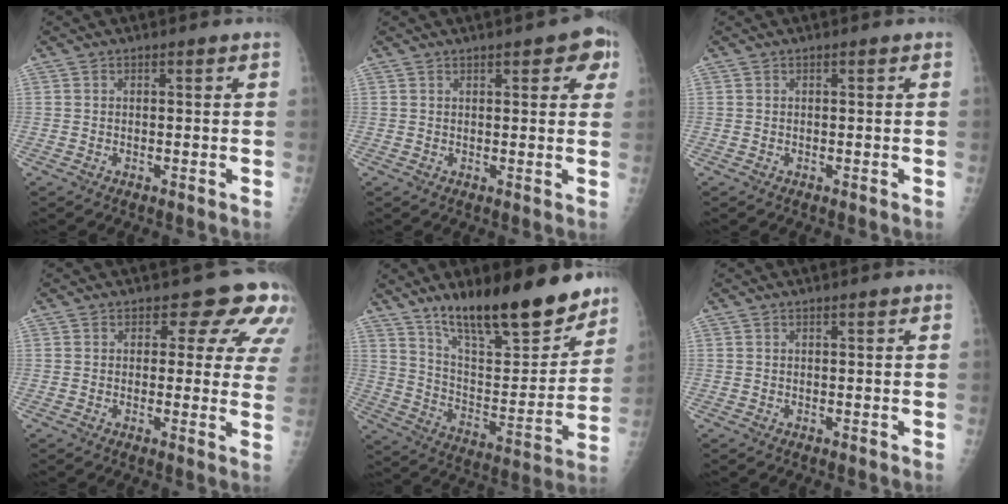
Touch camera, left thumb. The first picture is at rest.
{"total": 6.0, "force": [2.9, 2.2, 4.7], "torque": [-0.033, -0.005, 0.026]}
{"total": 0.0}
{"total": 9.3, "force": [6.2, 5.1, 4.7], "torque": [-0.007, -0.027, 0.049]}
{"total": 22.6, "force": [16.8, 6.7, 13.5], "torque": [-0.169, -0.094, 0.275]}
{"total": 0.6, "force": [0.5, 0.0, 0.4], "torque": [-0.007, 0.000, 0.009]}